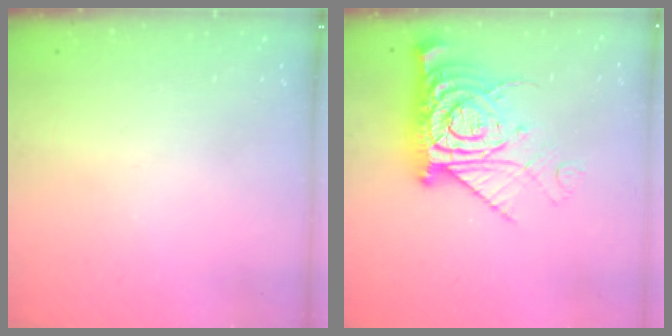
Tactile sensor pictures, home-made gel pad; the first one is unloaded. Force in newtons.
{"total": 15.2, "press": 15.1, "slide": 1.8}